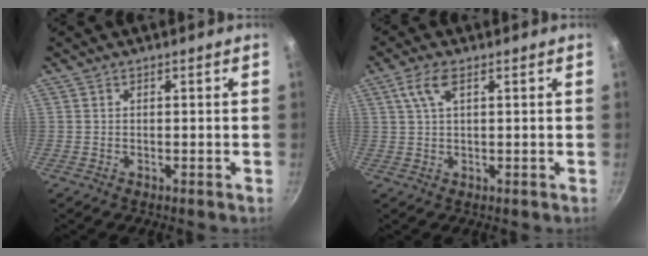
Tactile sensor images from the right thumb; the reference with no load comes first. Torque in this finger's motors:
{"motor_torque": [1.55, 3.46, 0.98, -0.52, 0.35]}